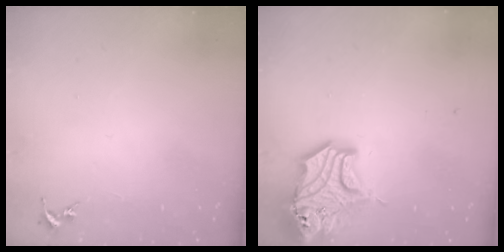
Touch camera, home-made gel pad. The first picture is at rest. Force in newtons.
{"total": 17.7, "press": 17.5, "slide": 2.6}